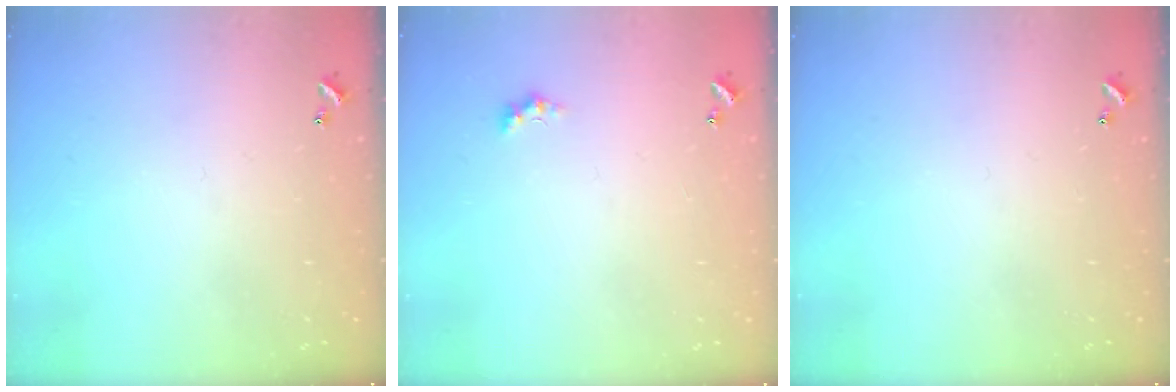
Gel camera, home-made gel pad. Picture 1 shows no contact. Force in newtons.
{"total": 1.1, "press": 1.1, "slide": 0.4}
{"total": 0.0}